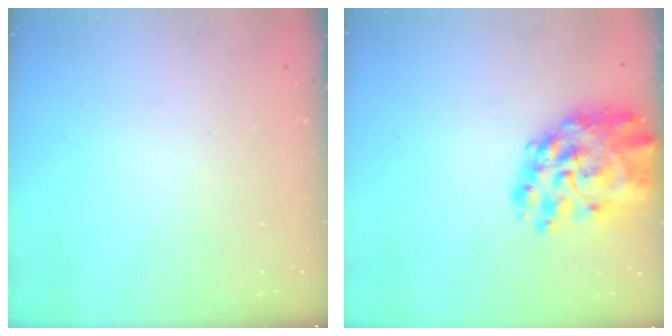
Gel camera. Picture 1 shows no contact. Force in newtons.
{"total": 13.5, "press": 12.6, "slide": 4.7}